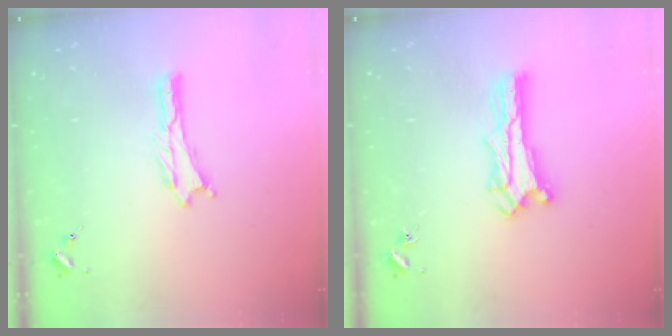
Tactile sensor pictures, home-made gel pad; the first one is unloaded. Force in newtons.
{"total": 1.4, "press": 1.4, "slide": 0.2}